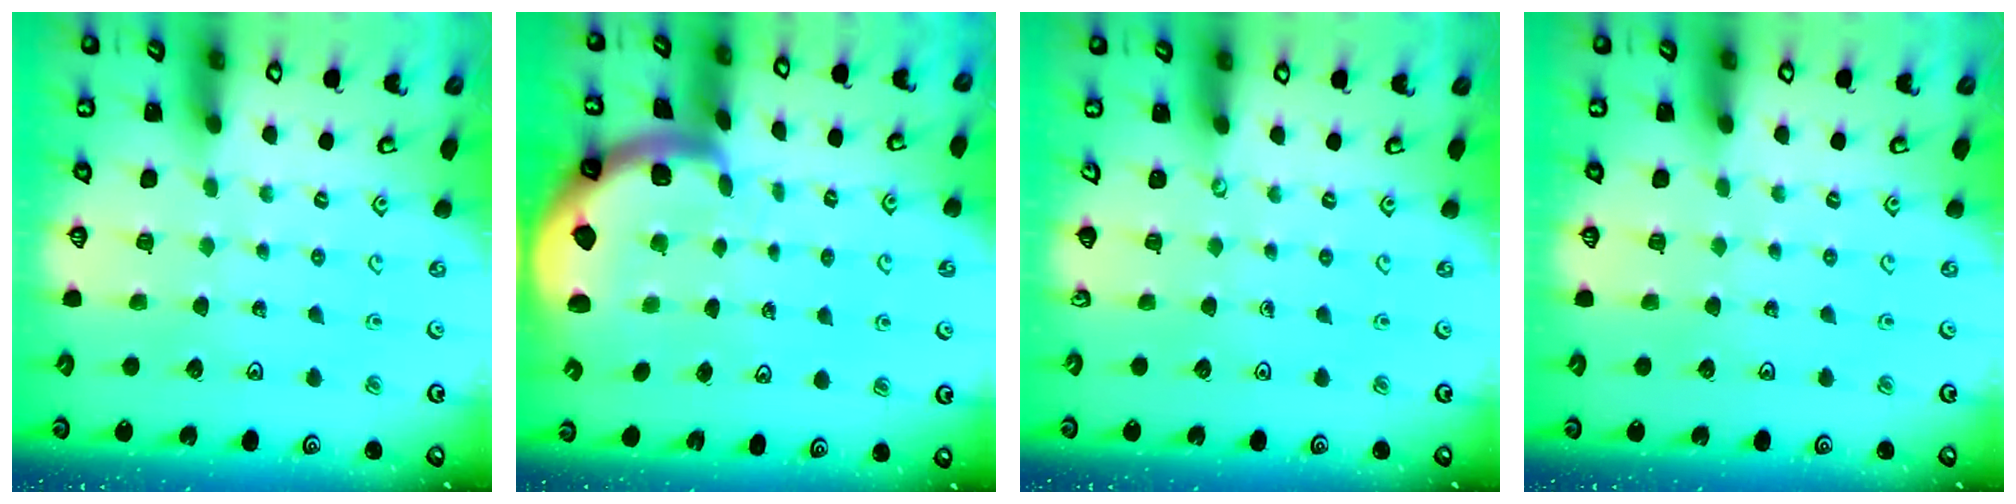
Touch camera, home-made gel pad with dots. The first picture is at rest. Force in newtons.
{"total": 2.4, "press": 2.4, "slide": 0.3}
{"total": 0.0}
{"total": 0.0}